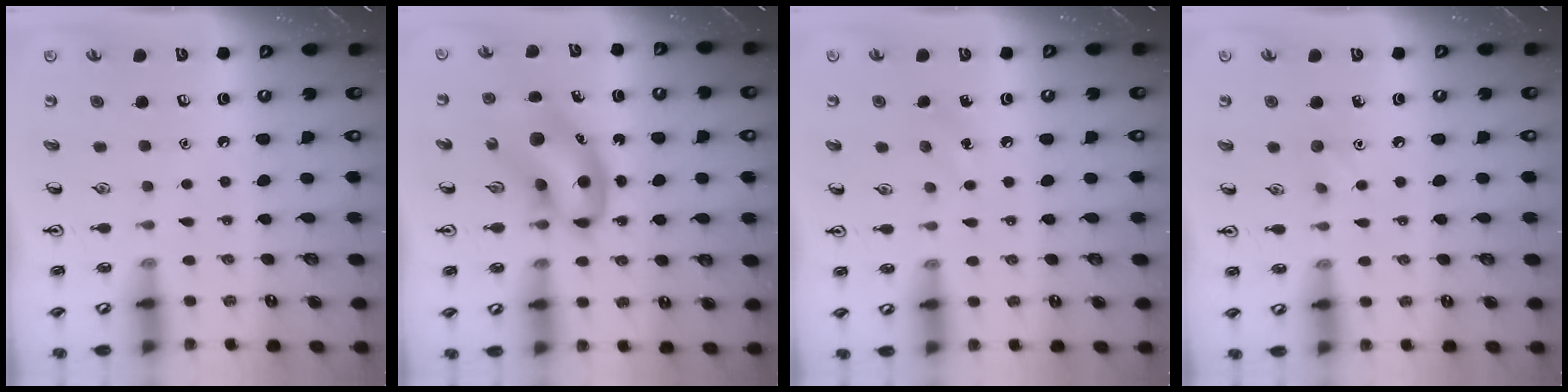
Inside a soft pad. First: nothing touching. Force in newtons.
{"total": 10.6, "press": 10.2, "slide": 2.8}
{"total": 5.6, "press": 5.3, "slide": 1.9}
{"total": 5.1, "press": 4.8, "slide": 1.6}